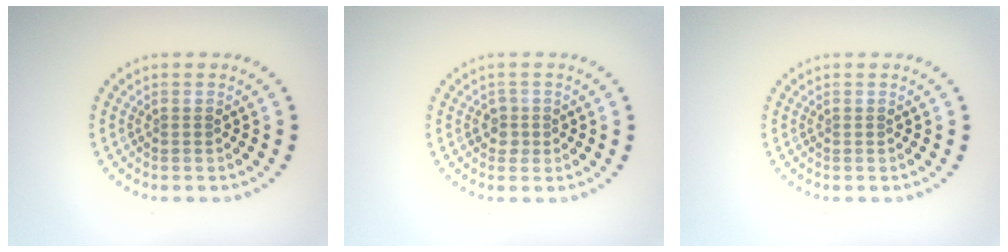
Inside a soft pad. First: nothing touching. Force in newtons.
{"total": 1.4, "press": 1.2, "slide": 0.8}
{"total": 0.0}